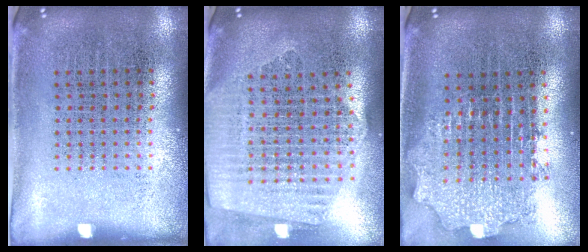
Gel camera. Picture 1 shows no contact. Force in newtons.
{"total": 2.4, "press": 2.2, "slide": 1.1}
{"total": 2.0, "press": 1.5, "slide": 1.3}